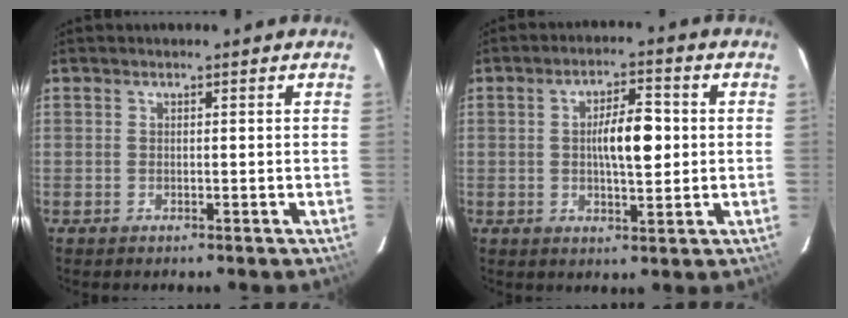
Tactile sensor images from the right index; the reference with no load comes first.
{"total": 7.3, "force": [0.4, 2.1, 6.9], "torque": [-0.119, 0.011, 0.008]}